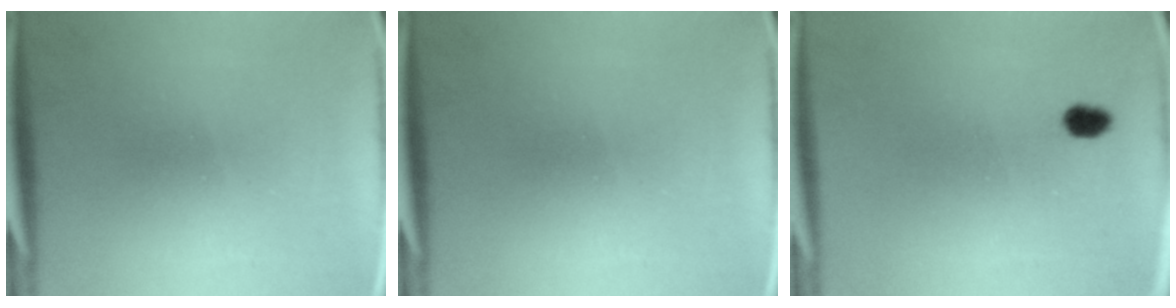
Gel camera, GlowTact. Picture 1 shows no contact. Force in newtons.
{"total": 0.0}
{"total": 2.3}